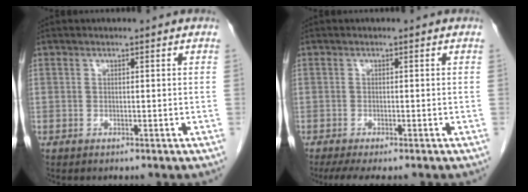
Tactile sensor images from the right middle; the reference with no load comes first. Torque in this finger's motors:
{"motor_torque": [0.62, -0.36, 0.04, 0.01]}